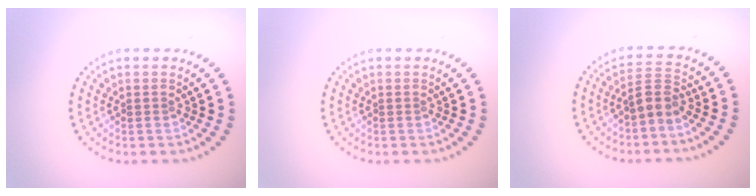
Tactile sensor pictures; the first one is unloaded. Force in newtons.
{"total": 0.0}
{"total": 2.3, "press": 1.9, "slide": 1.3}